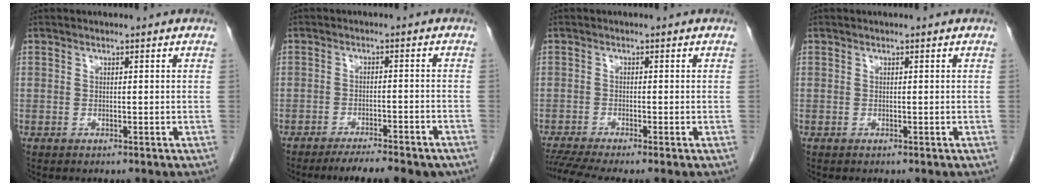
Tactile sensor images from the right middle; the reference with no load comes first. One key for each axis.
{"total": 11.0, "fx": -9.1, "fy": 1.6, "fz": 5.9, "tx": -0.071, "ty": -0.009, "tz": -0.124}
{"total": 5.7, "fx": -4.6, "fy": -0.6, "fz": 3.3, "tx": -0.063, "ty": -0.013, "tz": -0.080}
{"total": 0.0}